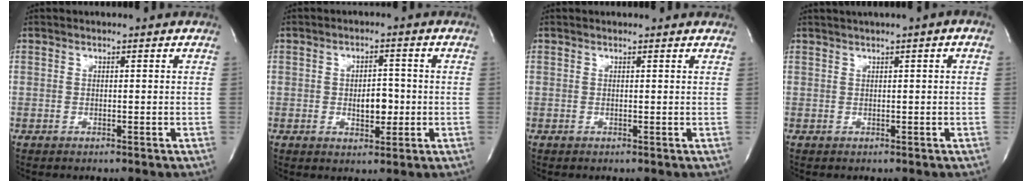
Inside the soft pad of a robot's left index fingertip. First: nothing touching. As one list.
[{"total": 4.3, "force": [-1.2, 2.1, 3.5], "torque": [-0.048, -0.004, -0.013]}, {"total": 1.6, "force": [1.5, 0.5, 0.3], "torque": [-0.015, 0.010, 0.006]}, {"total": 2.1, "force": [0.6, -0.2, 2.1], "torque": [-0.039, 0.005, 0.012]}]